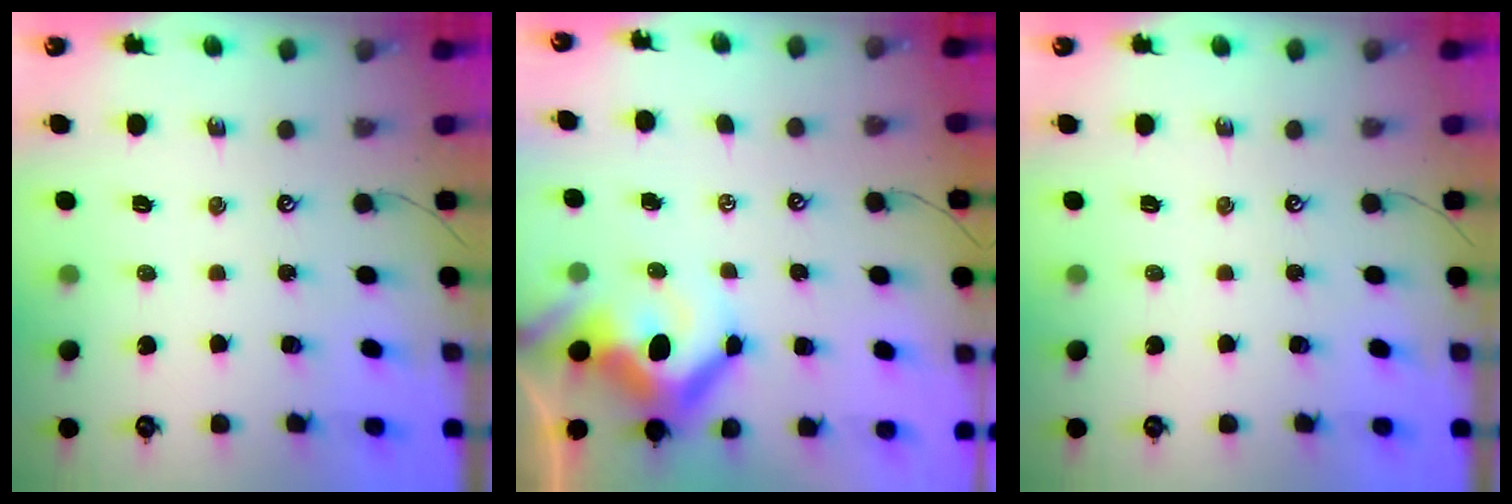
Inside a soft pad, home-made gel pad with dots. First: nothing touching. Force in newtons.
{"total": 11.5, "press": 11.3, "slide": 2.1}
{"total": 0.0}